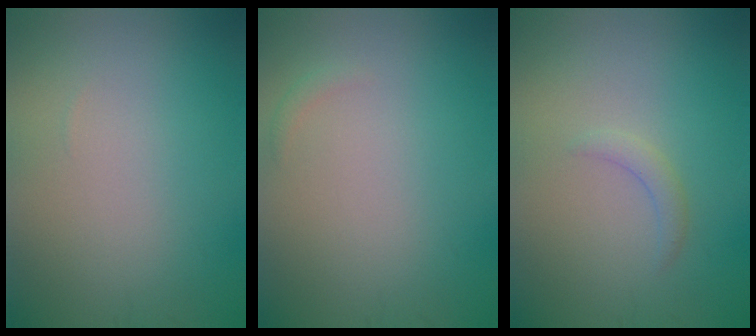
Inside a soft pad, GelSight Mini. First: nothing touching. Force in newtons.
{"total": 0.6, "press": 0.6, "slide": 0.1}
{"total": 1.2, "press": 1.2, "slide": 0.2}